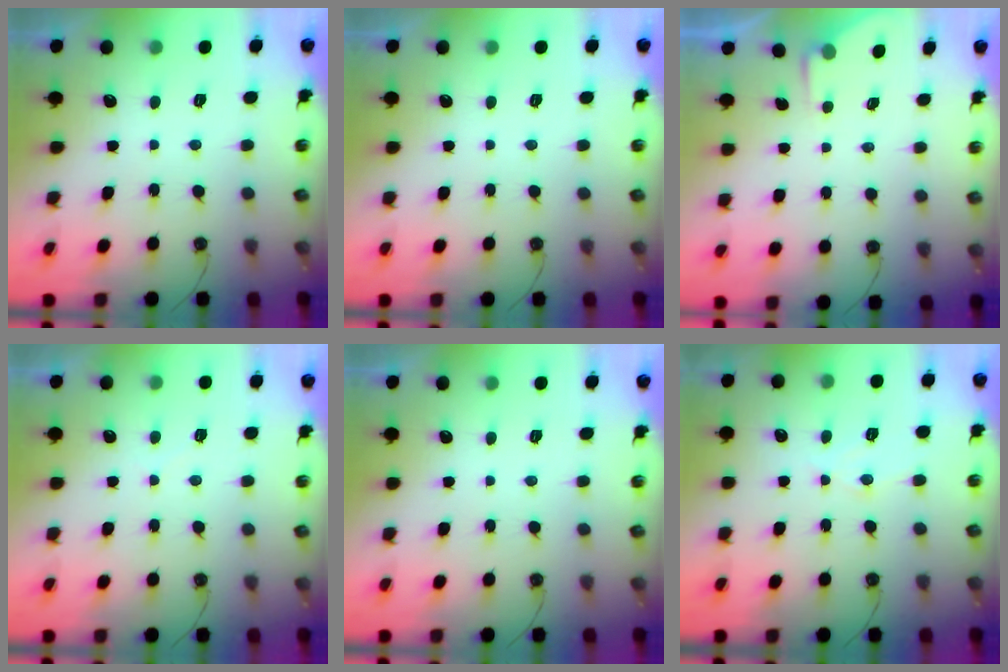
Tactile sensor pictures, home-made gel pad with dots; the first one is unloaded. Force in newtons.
{"total": 0.0}
{"total": 2.4, "press": 2.4, "slide": 0.4}
{"total": 3.9, "press": 3.8, "slide": 0.6}
{"total": 0.0}
{"total": 5.9, "press": 5.8, "slide": 0.6}